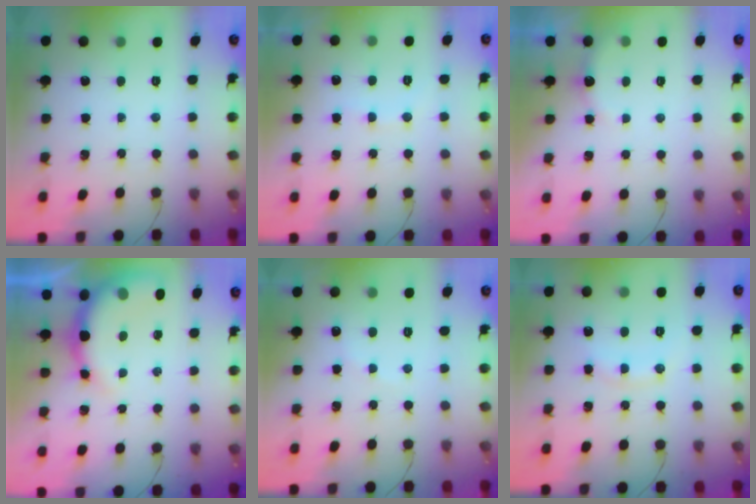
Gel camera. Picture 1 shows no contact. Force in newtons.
{"total": 6.9, "press": 6.8, "slide": 1.3}
{"total": 2.8, "press": 2.6, "slide": 0.8}
{"total": 10.1, "press": 10.0, "slide": 1.3}
{"total": 5.3, "press": 5.2, "slide": 0.9}
{"total": 8.4, "press": 8.4, "slide": 1.0}